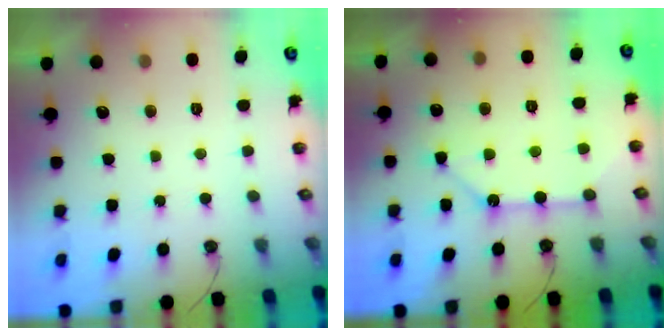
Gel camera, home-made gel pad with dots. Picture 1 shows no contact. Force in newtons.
{"total": 12.1, "press": 12.0, "slide": 1.4}